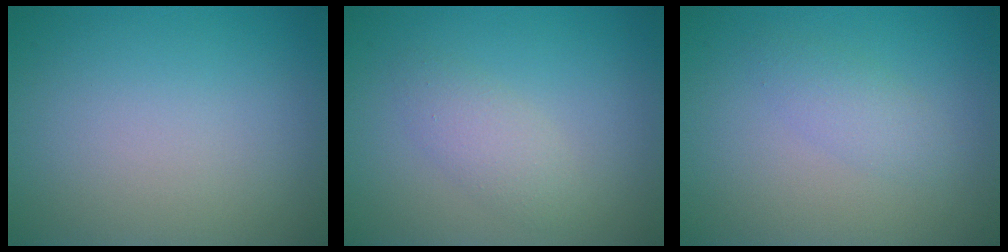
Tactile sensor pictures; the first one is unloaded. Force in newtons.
{"total": 2.1, "press": 2.1, "slide": 0.1}
{"total": 1.7, "press": 1.7, "slide": 0.0}